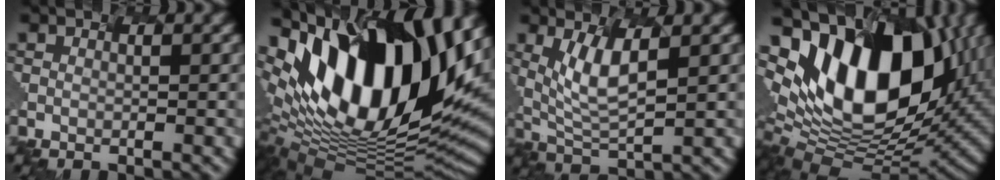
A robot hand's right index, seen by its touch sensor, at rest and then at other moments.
{"total": 16.1, "force": [6.4, 8.0, 12.4], "torque": [-0.221, 0.019, 0.105]}
{"total": 3.9, "force": [0.6, 1.2, 3.7], "torque": [-0.095, -0.014, 0.031]}
{"total": 15.4, "force": [3.8, 9.3, 11.7], "torque": [-0.206, 0.013, 0.065]}